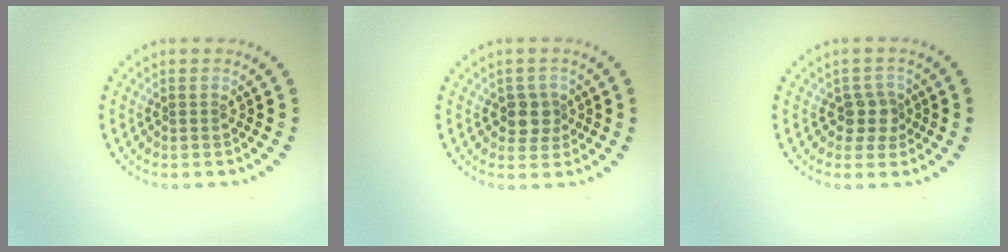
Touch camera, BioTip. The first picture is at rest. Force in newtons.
{"total": 2.3, "press": 2.0, "slide": 1.0}
{"total": 2.1, "press": 1.7, "slide": 1.1}